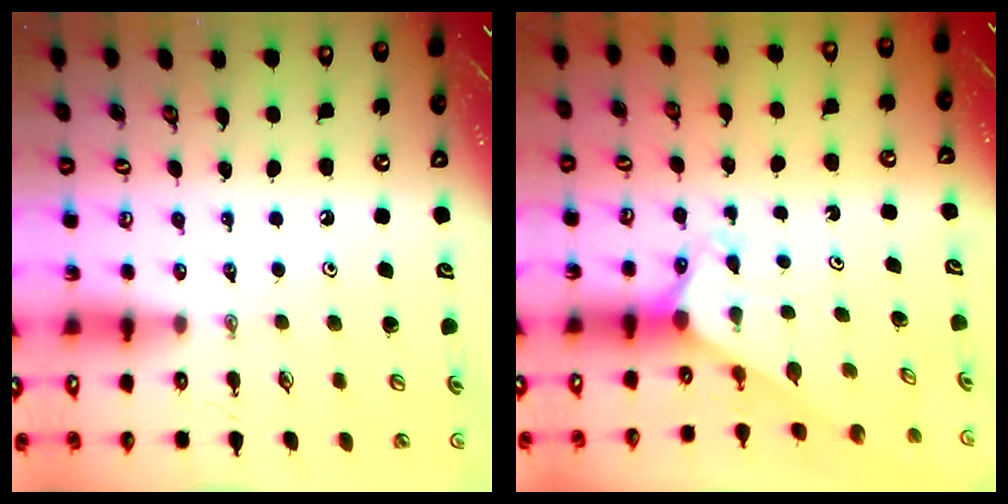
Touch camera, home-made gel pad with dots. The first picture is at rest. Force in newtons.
{"total": 2.4, "press": 2.4, "slide": 0.2}